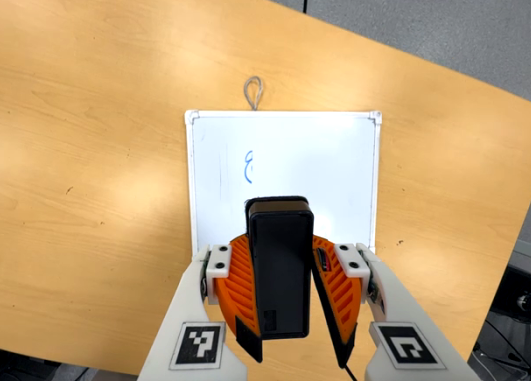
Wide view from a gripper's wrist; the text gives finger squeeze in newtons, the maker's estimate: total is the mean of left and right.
{"total": 8.9, "left": 9.3, "right": 8.6}